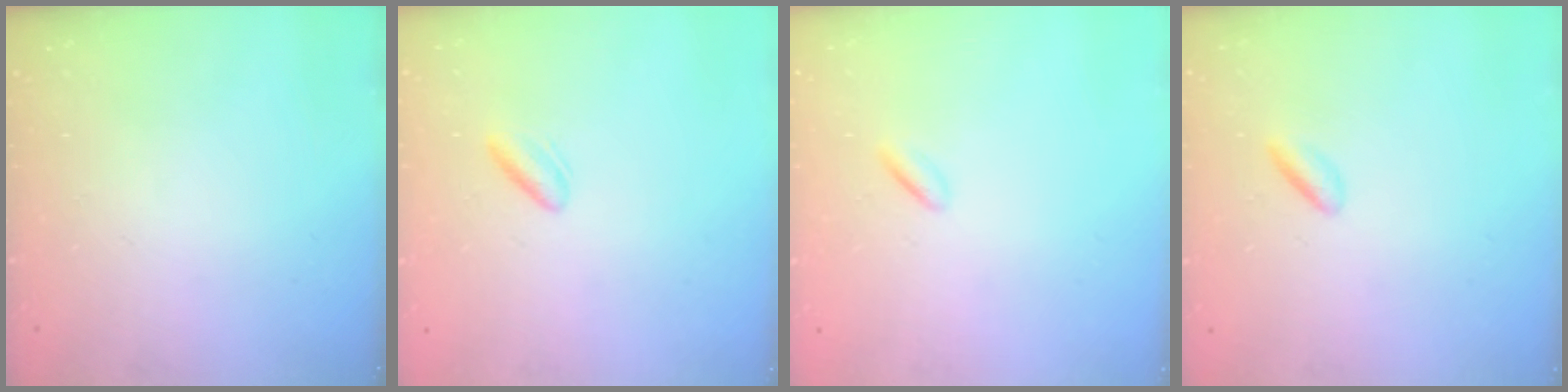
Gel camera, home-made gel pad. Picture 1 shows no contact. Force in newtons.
{"total": 2.9, "press": 2.6, "slide": 1.3}
{"total": 0.6, "press": 0.3, "slide": 0.5}
{"total": 1.9, "press": 1.7, "slide": 0.7}